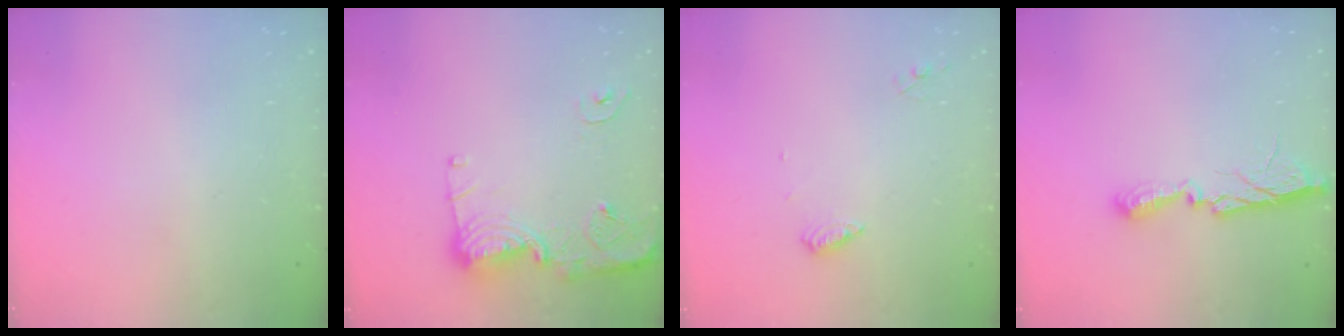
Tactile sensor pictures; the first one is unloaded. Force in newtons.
{"total": 13.8, "press": 13.8, "slide": 1.3}
{"total": 6.3, "press": 6.2, "slide": 0.6}
{"total": 9.9, "press": 9.9, "slide": 0.3}